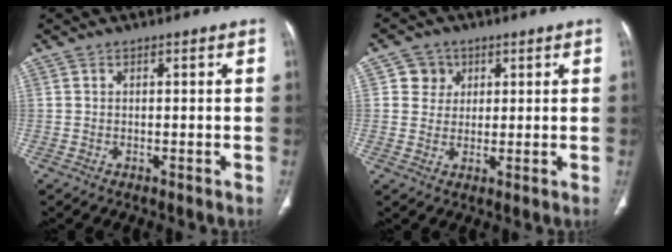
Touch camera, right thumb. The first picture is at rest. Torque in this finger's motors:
{"motor_torque": [-0.03, 0.03, 0.17, -0.17, -0.01]}